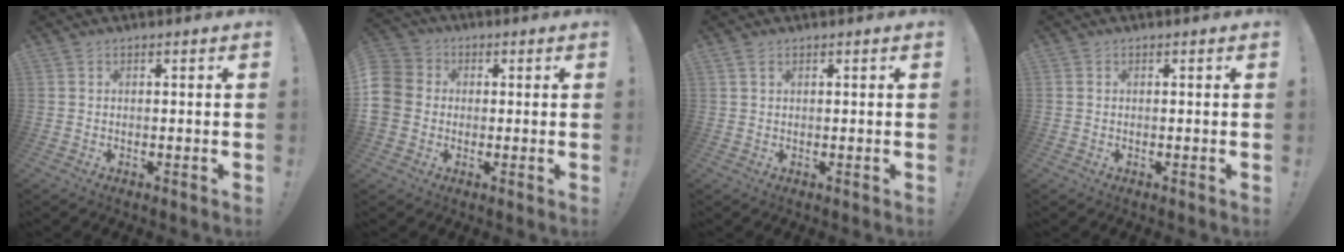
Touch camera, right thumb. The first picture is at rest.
{"total": 8.6, "force": [-0.8, 7.6, 3.9], "torque": [-0.085, 0.016, -0.011]}
{"total": 1.4, "force": [0.8, 0.7, 0.9], "torque": [-0.016, 0.000, 0.015]}
{"total": 0.0}